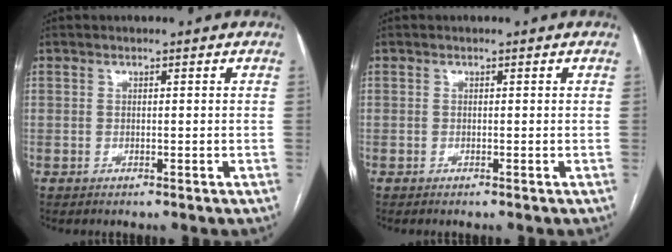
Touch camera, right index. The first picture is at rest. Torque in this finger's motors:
{"motor_torque": [-0.05, -0.04, 0.01, 0.01]}